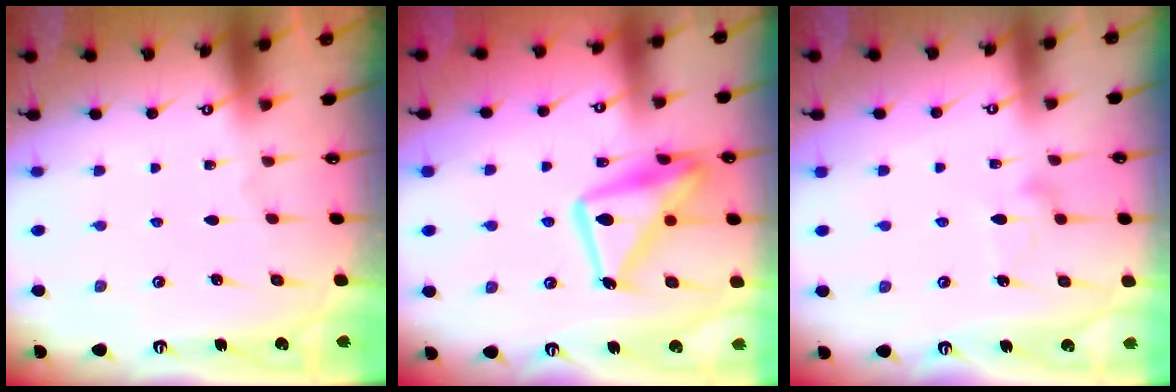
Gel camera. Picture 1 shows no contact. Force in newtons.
{"total": 17.3, "press": 17.2, "slide": 1.3}
{"total": 10.5, "press": 10.5, "slide": 0.6}